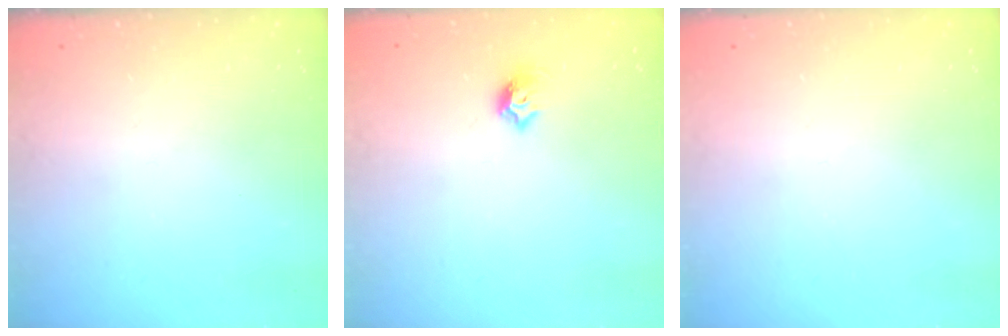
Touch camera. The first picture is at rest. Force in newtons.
{"total": 6.8, "press": 6.8, "slide": 1.0}
{"total": 0.0}